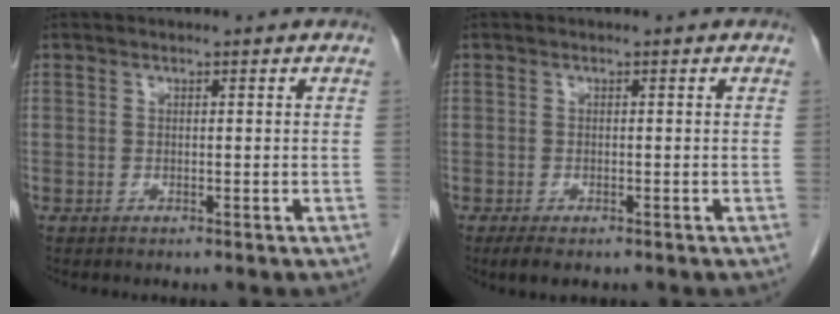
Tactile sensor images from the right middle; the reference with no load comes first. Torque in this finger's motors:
{"motor_torque": [0.52, -0.27, 0.11, 0.01]}